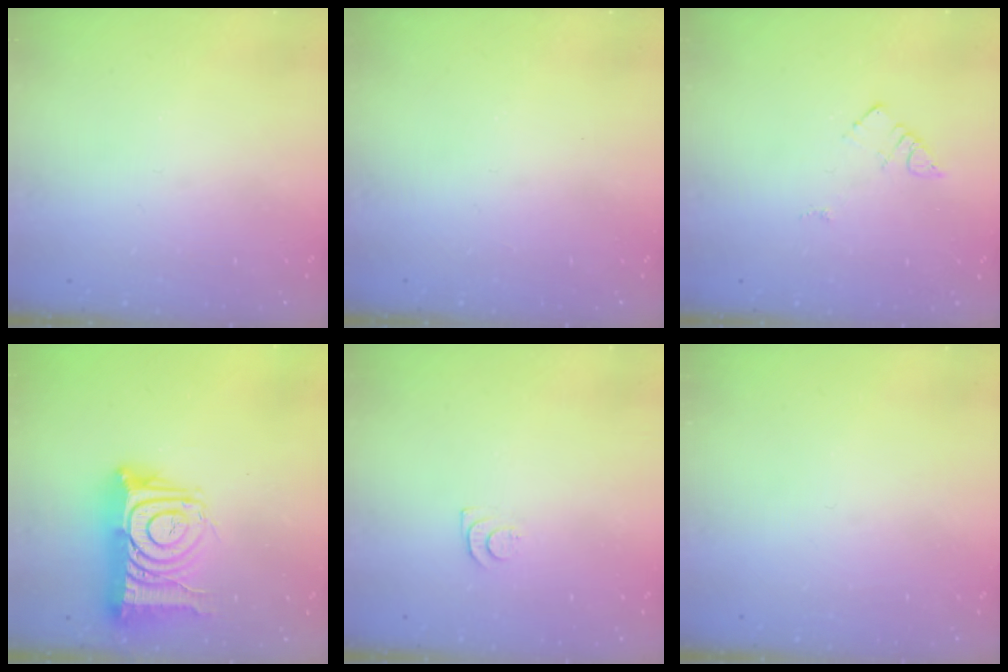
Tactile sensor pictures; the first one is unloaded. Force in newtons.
{"total": 3.8, "press": 3.8, "slide": 0.4}
{"total": 3.9, "press": 3.8, "slide": 0.5}
{"total": 17.8, "press": 17.8, "slide": 1.3}
{"total": 3.3, "press": 3.2, "slide": 0.5}
{"total": 0.0}